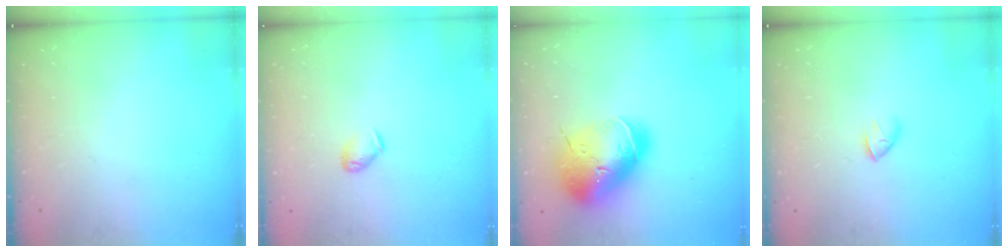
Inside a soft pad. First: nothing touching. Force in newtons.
{"total": 3.9, "press": 3.9, "slide": 0.7}
{"total": 24.1, "press": 23.8, "slide": 3.6}
{"total": 2.6, "press": 2.5, "slide": 0.8}